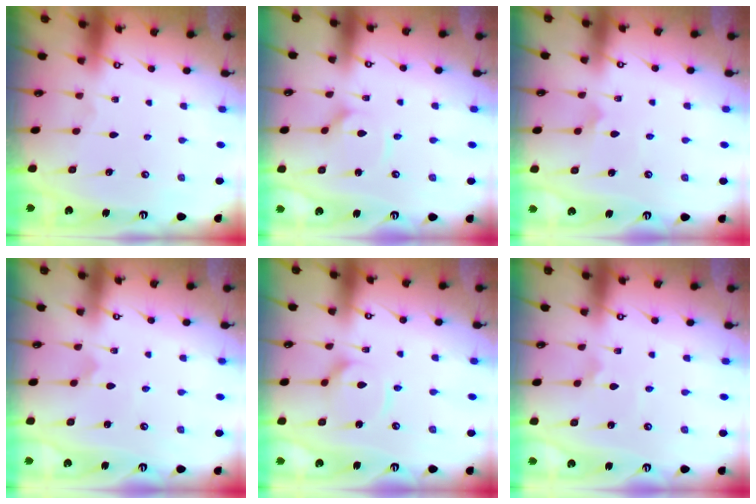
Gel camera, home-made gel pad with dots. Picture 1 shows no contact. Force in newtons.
{"total": 2.8, "press": 2.8, "slide": 0.3}
{"total": 4.9, "press": 4.9, "slide": 0.4}
{"total": 2.4, "press": 2.4, "slide": 0.2}
{"total": 8.6, "press": 8.5, "slide": 0.8}
{"total": 2.4, "press": 2.4, "slide": 0.5}